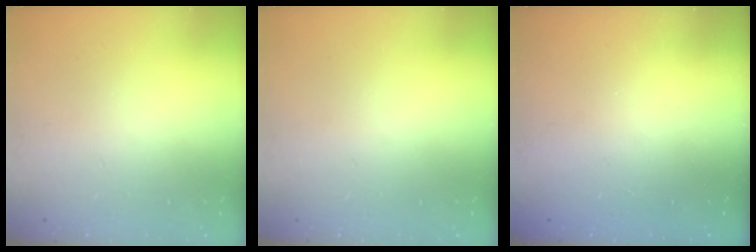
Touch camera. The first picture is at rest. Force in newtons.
{"total": 0.0}
{"total": 2.3, "press": 2.2, "slide": 0.8}